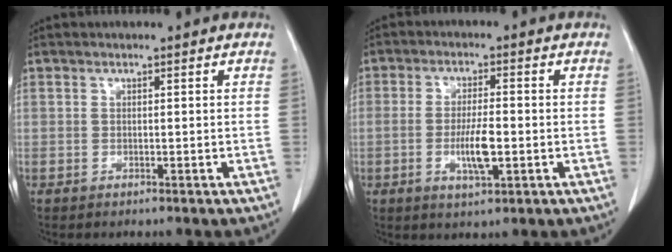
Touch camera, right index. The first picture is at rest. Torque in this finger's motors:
{"motor_torque": [1.67, -0.18, 0.65, 0.13]}